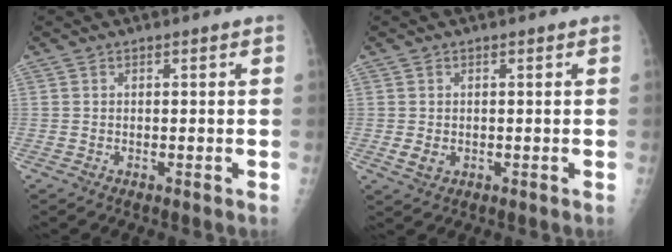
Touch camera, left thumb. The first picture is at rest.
{"total": 2.3, "force": [-0.2, 1.8, 1.3], "torque": [-0.019, -0.003, 0.003]}